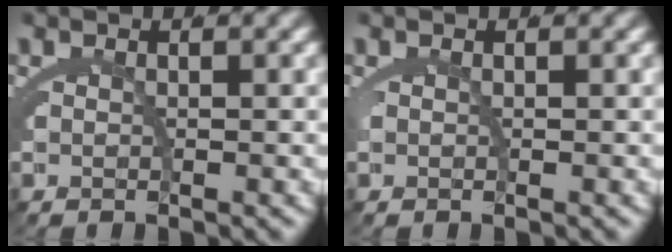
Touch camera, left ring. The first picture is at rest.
{"total": 0.6, "force": [0.1, -0.6, 0.0], "torque": [-0.003, 0.000, 0.006]}